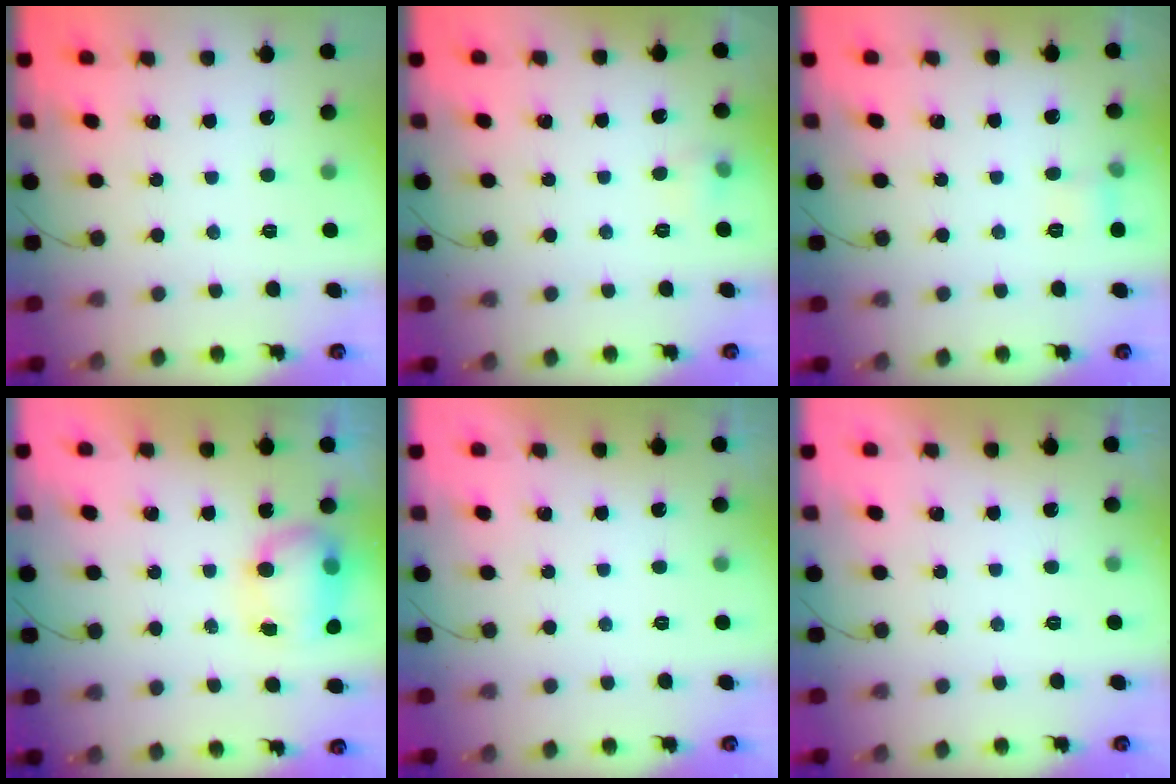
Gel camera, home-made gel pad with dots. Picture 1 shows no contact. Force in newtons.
{"total": 4.3, "press": 4.1, "slide": 1.4}
{"total": 4.7, "press": 4.5, "slide": 1.4}
{"total": 8.0, "press": 8.0, "slide": 0.8}
{"total": 0.0}
{"total": 0.0}